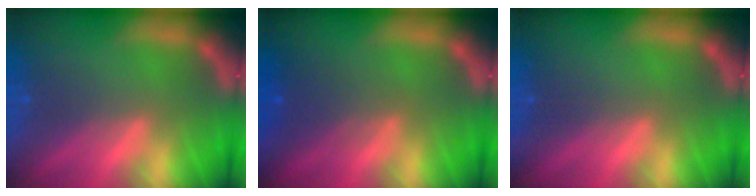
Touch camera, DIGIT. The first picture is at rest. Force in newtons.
{"total": 3.0}
{"total": 0.0}